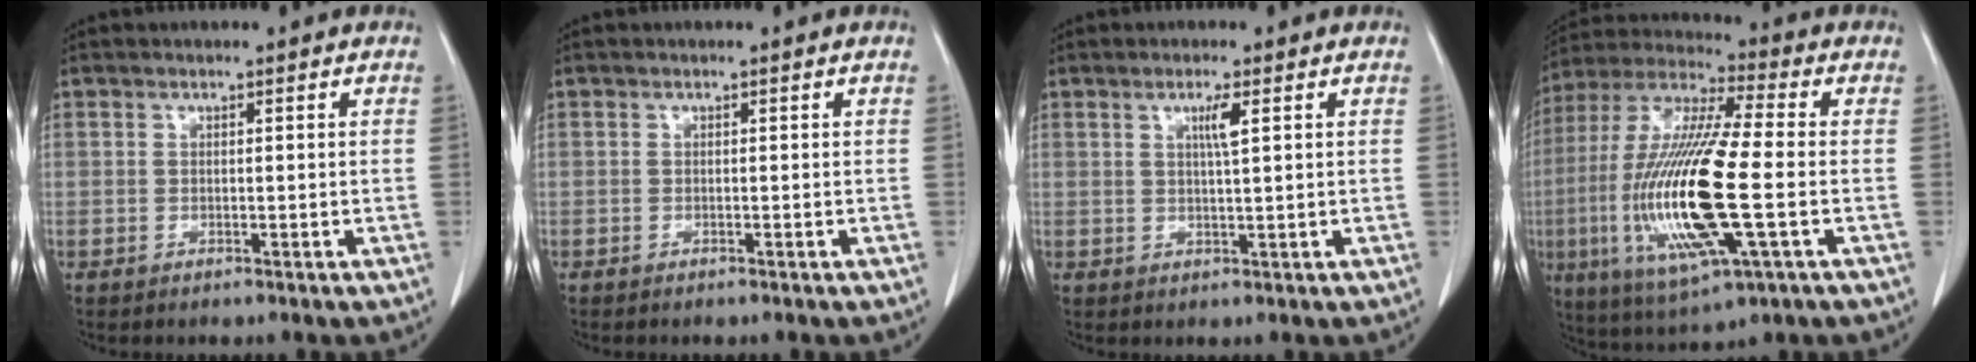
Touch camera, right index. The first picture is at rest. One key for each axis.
{"total": 0.0}
{"total": 2.6, "fx": 1.1, "fy": -0.2, "fz": 2.4, "tx": -0.044, "ty": -0.003, "tz": 0.019}
{"total": 20.6, "fx": -3.6, "fy": 2.8, "fz": 20.1, "tx": -0.428, "ty": -0.017, "tz": -0.063}